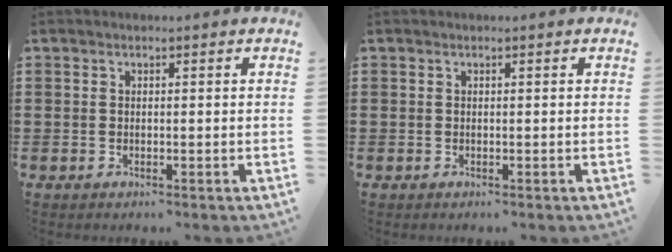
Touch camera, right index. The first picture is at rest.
{"total": 0.0}